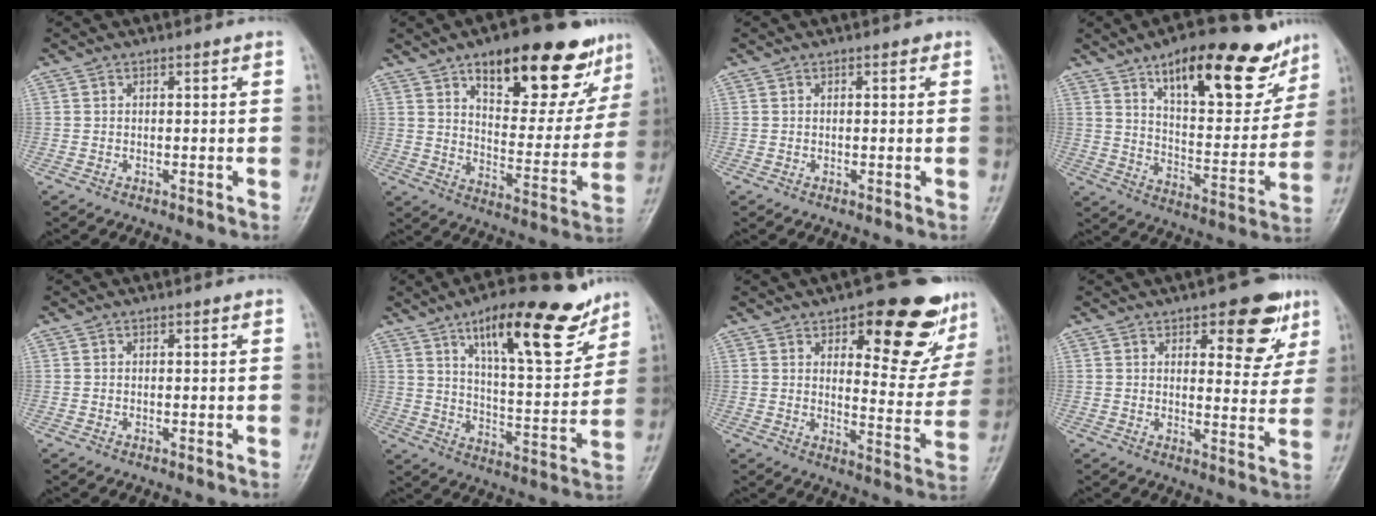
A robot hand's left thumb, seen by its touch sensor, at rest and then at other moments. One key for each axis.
{"total": 23.4, "fx": 14.2, "fy": 9.6, "fz": 16.0, "tx": -0.166, "ty": -0.043, "tz": 0.209}
{"total": 0.6, "fx": 0.3, "fy": 0.4, "fz": 0.4, "tx": -0.001, "ty": 0.001, "tz": 0.001}
{"total": 22.5, "fx": 14.1, "fy": 8.6, "fz": 15.3, "tx": -0.174, "ty": -0.054, "tz": 0.219}
{"total": 0.0}
{"total": 19.6, "fx": 12.1, "fy": 6.2, "fz": 14.1, "tx": -0.175, "ty": -0.059, "tz": 0.194}
{"total": 19.2, "fx": 11.1, "fy": 7.8, "fz": 13.5, "tx": -0.110, "ty": -0.053, "tz": 0.149}
{"total": 11.2, "fx": 5.9, "fy": 5.0, "fz": 8.1, "tx": -0.060, "ty": -0.024, "tz": 0.072}